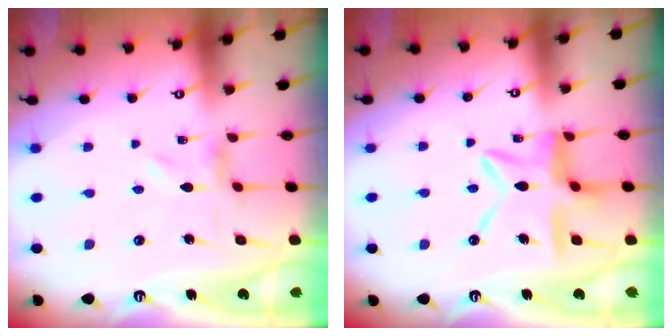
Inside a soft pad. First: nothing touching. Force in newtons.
{"total": 11.8, "press": 11.7, "slide": 1.2}